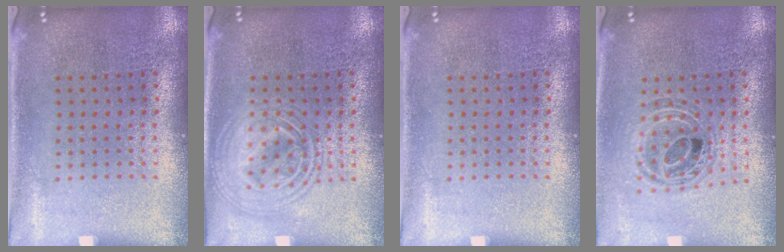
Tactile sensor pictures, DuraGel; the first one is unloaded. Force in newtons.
{"total": 2.9, "press": 2.9, "slide": 0.4}
{"total": 0.0}
{"total": 0.9, "press": 0.9, "slide": 0.2}